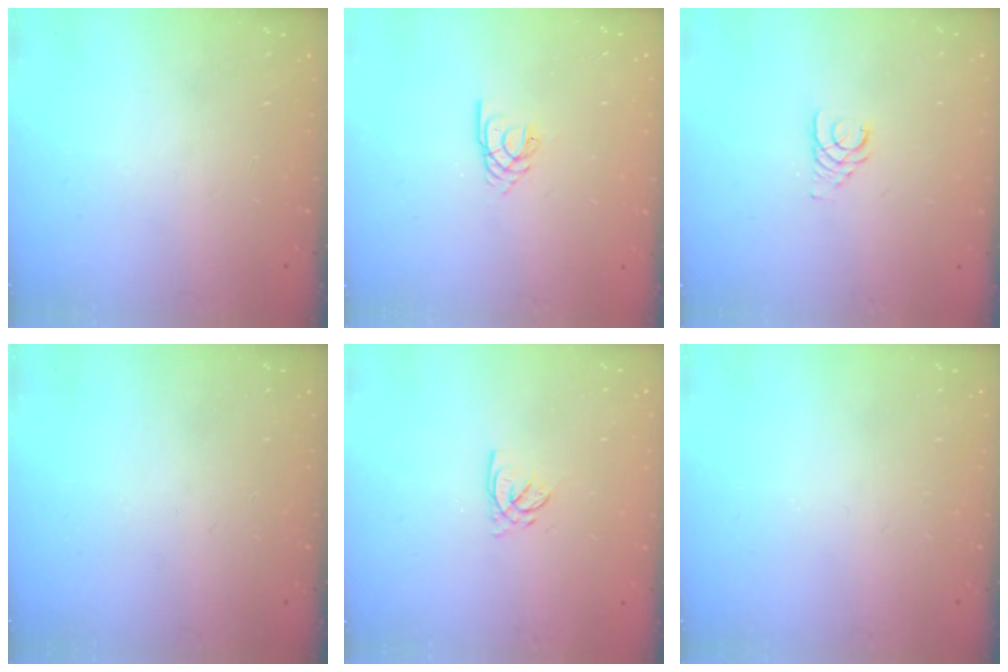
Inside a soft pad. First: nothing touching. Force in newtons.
{"total": 2.6, "press": 2.6, "slide": 0.3}
{"total": 2.7, "press": 2.7, "slide": 0.2}
{"total": 0.0}
{"total": 2.5, "press": 2.5, "slide": 0.3}
{"total": 0.0}